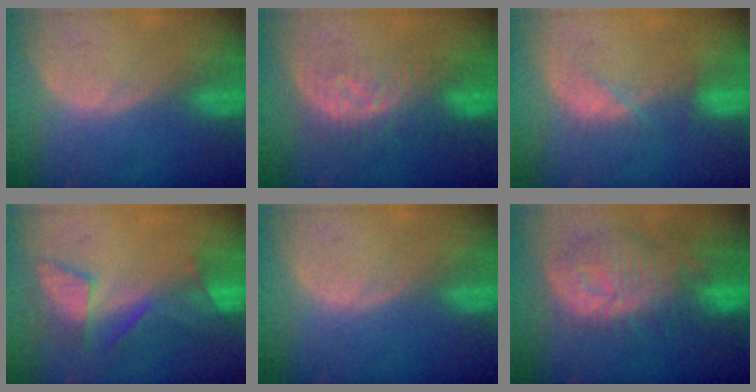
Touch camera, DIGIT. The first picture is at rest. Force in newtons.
{"total": 8.3, "press": 7.3, "slide": 3.9}
{"total": 2.9, "press": 2.9, "slide": 0.7}
{"total": 7.3, "press": 6.9, "slide": 2.5}
{"total": 0.0}
{"total": 12.8, "press": 11.3, "slide": 5.8}